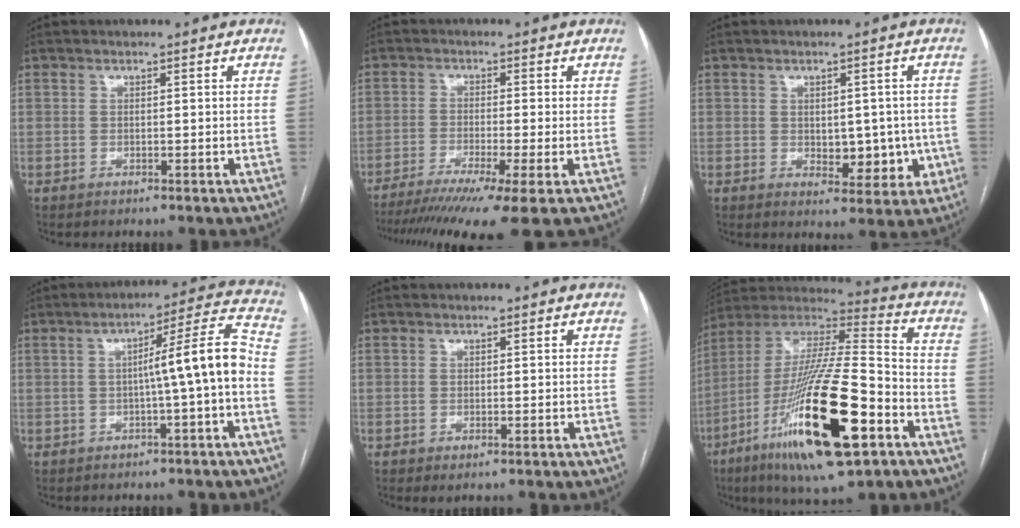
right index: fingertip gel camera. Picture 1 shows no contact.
{"total": 13.3, "force": [-9.7, -0.6, 9.2], "torque": [-0.135, -0.031, -0.152]}
{"total": 6.7, "force": [-0.8, 4.1, 5.3], "torque": [-0.054, 0.008, 0.003]}
{"total": 9.1, "force": [-1.5, -0.7, 9.0], "torque": [-0.128, 0.026, -0.022]}
{"total": 1.3, "force": [-0.5, 0.5, 1.0], "torque": [-0.016, -0.003, -0.003]}
{"total": 27.1, "force": [-11.3, 4.7, 24.2], "torque": [-0.462, -0.042, -0.192]}